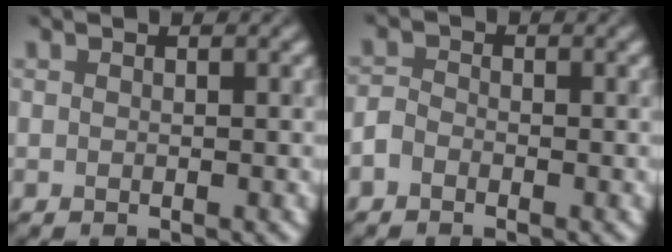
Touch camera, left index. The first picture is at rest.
{"total": 1.3, "force": [-1.2, 0.4, -0.1], "torque": [0.006, 0.003, -0.027]}